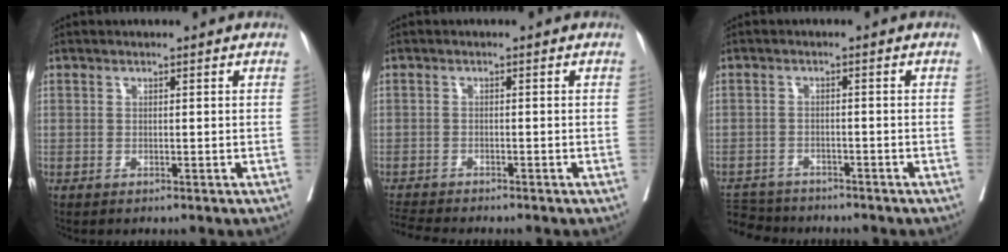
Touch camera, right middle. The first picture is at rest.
{"total": 4.1, "force": [-4.0, 0.0, 1.0], "torque": [-0.020, -0.017, -0.070]}
{"total": 7.2, "force": [-6.7, 2.5, 0.9], "torque": [-0.023, -0.002, -0.107]}